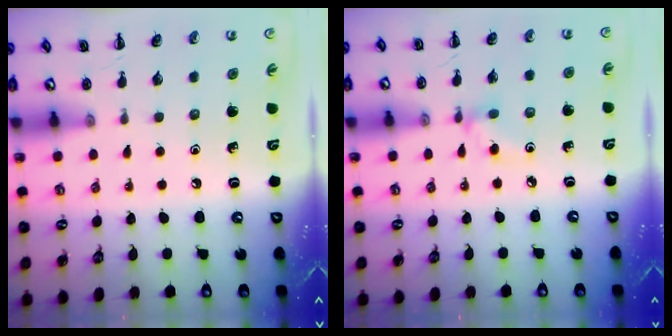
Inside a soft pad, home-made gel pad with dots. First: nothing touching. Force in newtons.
{"total": 3.5, "press": 3.2, "slide": 1.2}